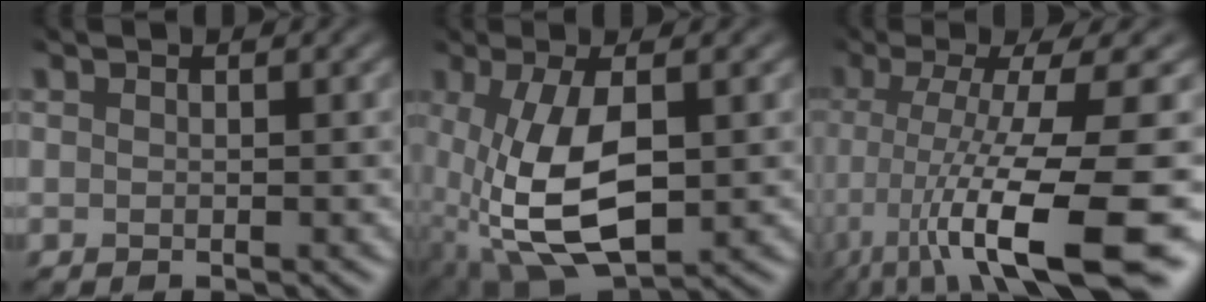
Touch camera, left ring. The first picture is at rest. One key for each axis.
{"total": 9.9, "fx": -2.0, "fy": 4.6, "fz": 8.5, "tx": -0.190, "ty": -0.007, "tz": -0.029}
{"total": 13.4, "fx": -4.9, "fy": 2.9, "fz": 12.1, "tx": -0.185, "ty": -0.017, "tz": -0.067}